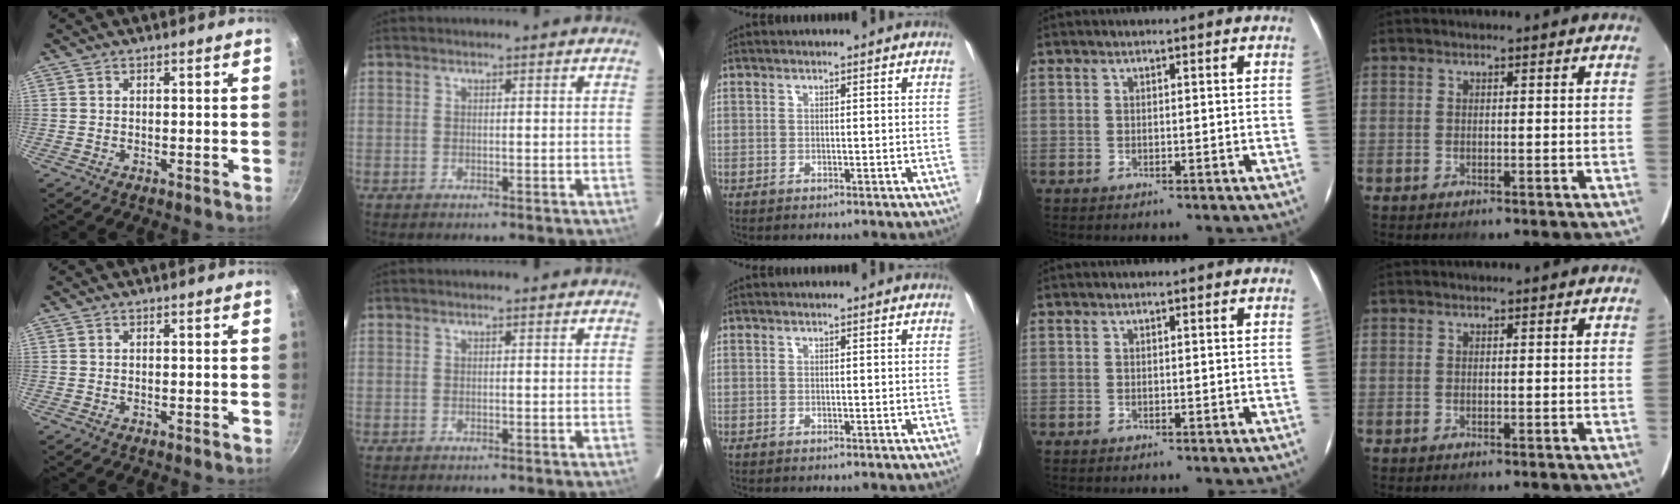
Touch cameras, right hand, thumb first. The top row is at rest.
{}